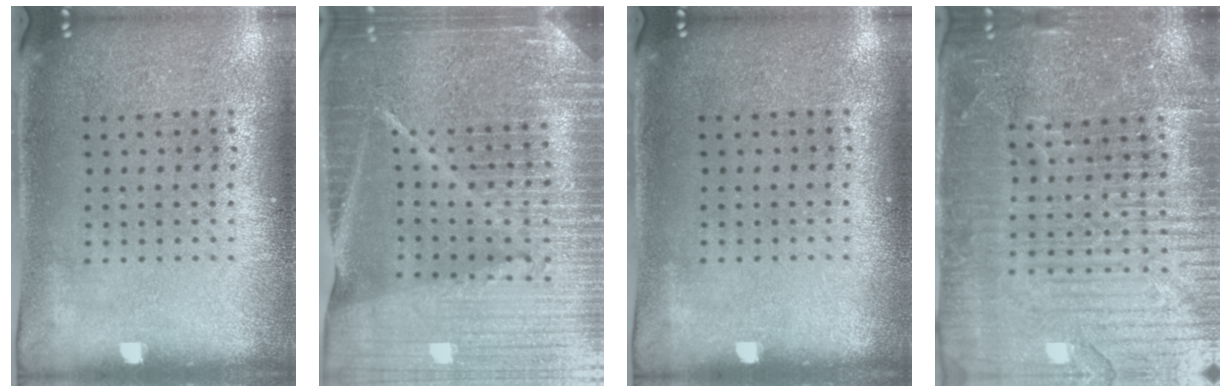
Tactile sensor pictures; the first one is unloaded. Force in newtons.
{"total": 6.3, "press": 5.5, "slide": 3.1}
{"total": 0.0}
{"total": 5.1, "press": 4.6, "slide": 2.1}